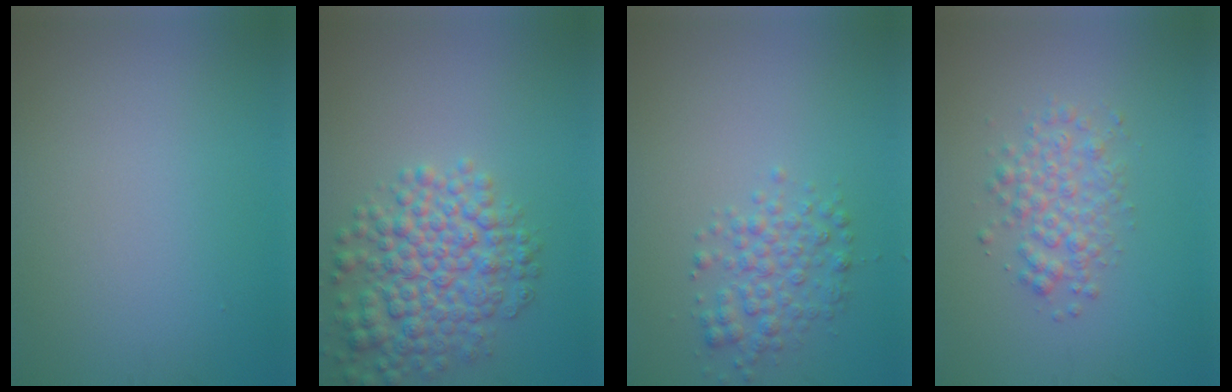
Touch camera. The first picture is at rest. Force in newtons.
{"total": 6.4, "press": 6.4, "slide": 0.2}
{"total": 2.9, "press": 2.9, "slide": 0.1}
{"total": 3.0, "press": 3.0, "slide": 0.1}